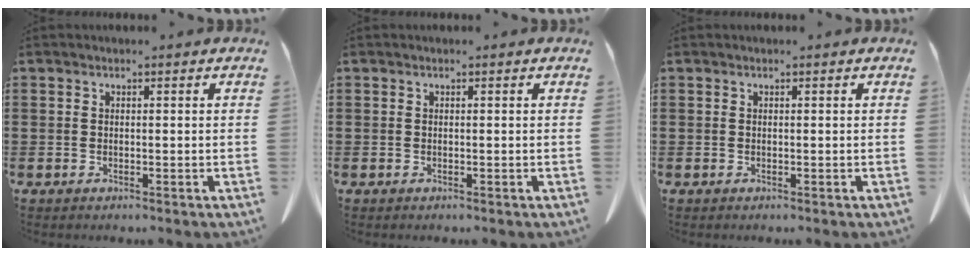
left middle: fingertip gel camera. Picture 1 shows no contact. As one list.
[{"total": 0.0}, {"total": 0.0}]